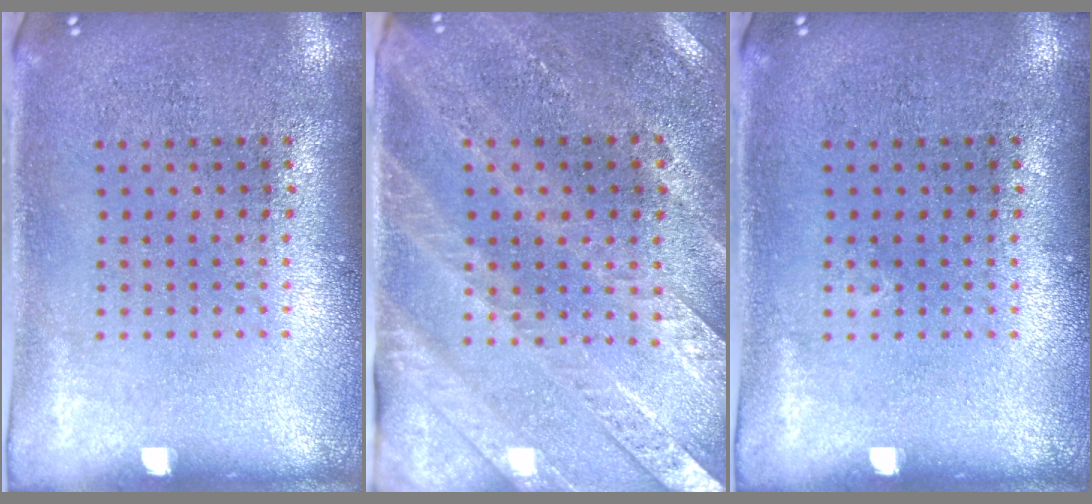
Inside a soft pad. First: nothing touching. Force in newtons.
{"total": 3.0, "press": 2.7, "slide": 1.4}
{"total": 0.0}